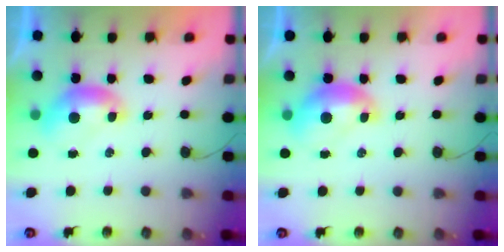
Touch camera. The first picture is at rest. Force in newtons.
{"total": 1.3, "press": 1.3, "slide": 0.2}